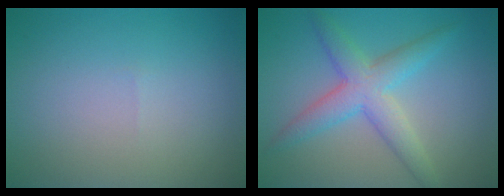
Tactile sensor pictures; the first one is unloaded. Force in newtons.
{"total": 4.5, "press": 4.5, "slide": 0.1}